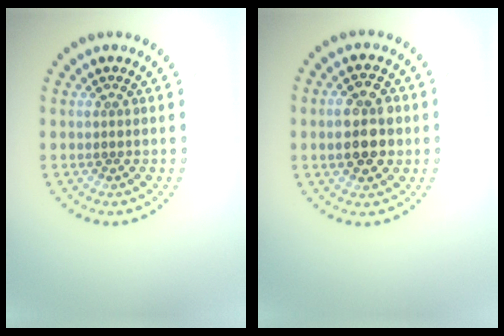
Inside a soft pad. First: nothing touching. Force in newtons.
{"total": 5.0, "press": 5.0, "slide": 0.2}